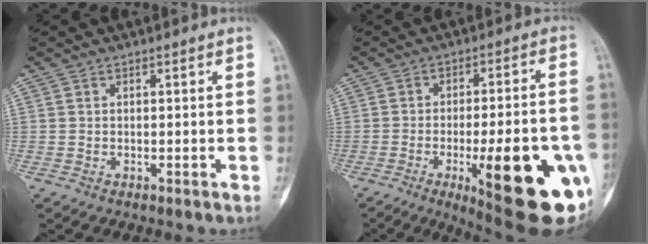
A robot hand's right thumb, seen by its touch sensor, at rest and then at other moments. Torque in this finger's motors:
{"motor_torque": [2.80, 2.21, 1.57, -1.20, 0.54]}